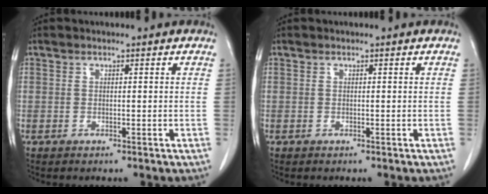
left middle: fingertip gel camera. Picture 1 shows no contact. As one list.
[{"total": 0.0}]